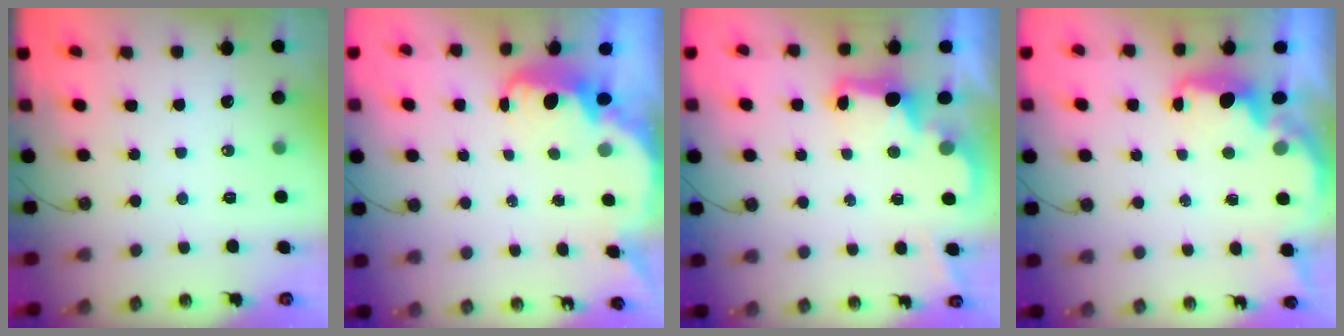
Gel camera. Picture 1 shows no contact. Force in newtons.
{"total": 3.8, "press": 3.7, "slide": 0.4}
{"total": 2.7, "press": 2.6, "slide": 0.5}
{"total": 2.1, "press": 2.0, "slide": 0.8}